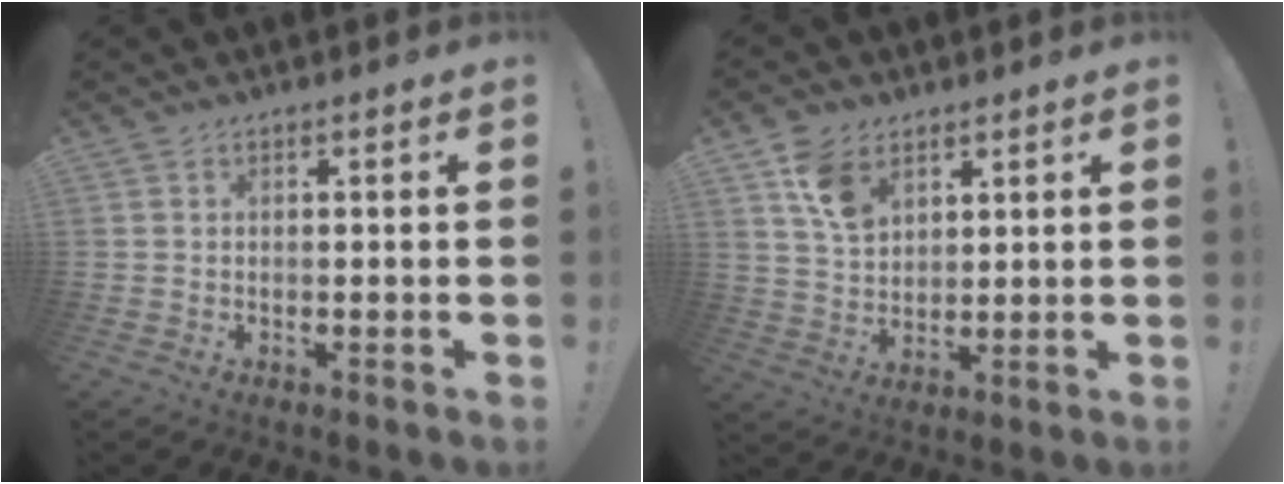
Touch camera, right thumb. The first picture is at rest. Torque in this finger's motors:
{"motor_torque": [0.22, 0.30, -0.11, 0.45, 0.12]}